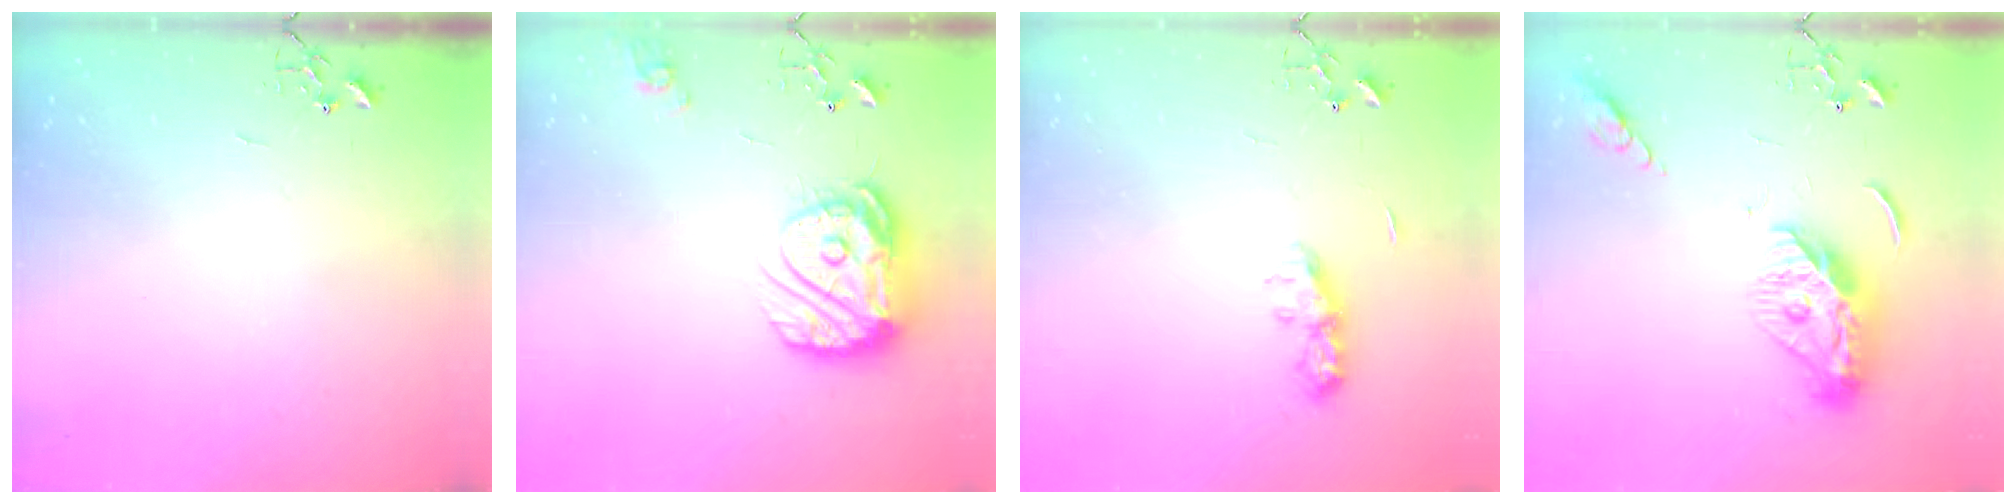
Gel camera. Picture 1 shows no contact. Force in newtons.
{"total": 17.3, "press": 17.2, "slide": 1.9}
{"total": 7.8, "press": 7.8, "slide": 0.4}
{"total": 13.1, "press": 13.0, "slide": 1.3}